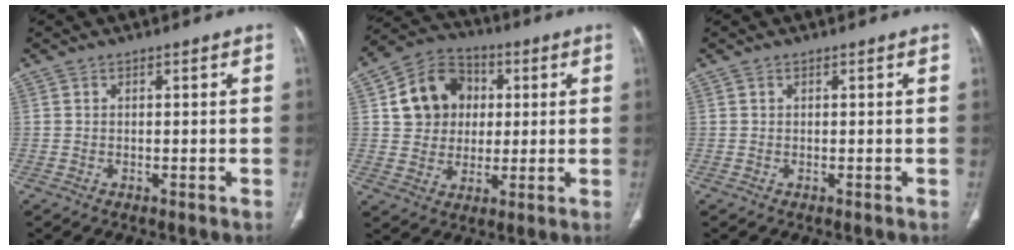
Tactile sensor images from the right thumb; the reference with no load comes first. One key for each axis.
{"total": 13.1, "fx": 2.8, "fy": 11.1, "fz": 6.2, "tx": -0.075, "ty": 0.010, "tz": 0.045}
{"total": 0.0}